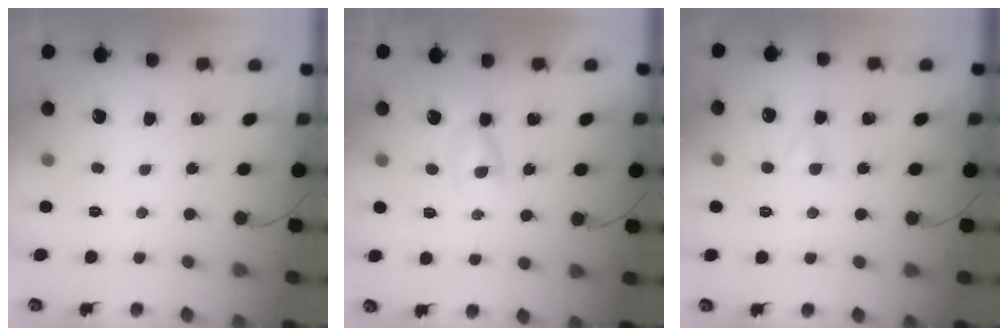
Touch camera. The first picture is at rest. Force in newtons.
{"total": 1.9, "press": 1.6, "slide": 1.0}
{"total": 2.5, "press": 2.3, "slide": 1.0}